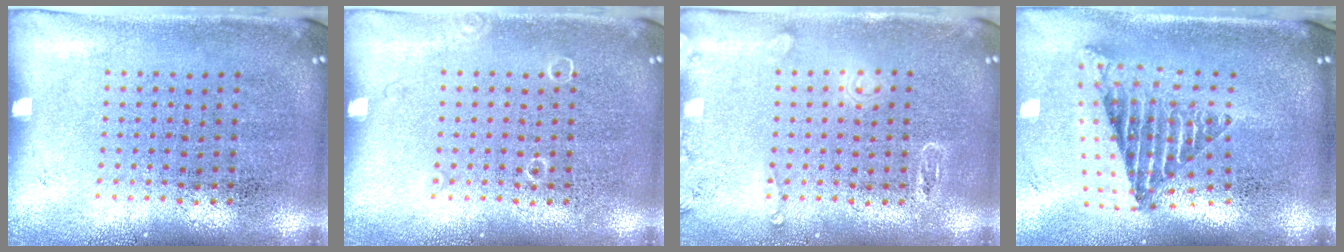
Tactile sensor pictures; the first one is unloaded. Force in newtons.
{"total": 0.5, "press": 0.5, "slide": 0.1}
{"total": 1.8, "press": 1.8, "slide": 0.2}
{"total": 2.5, "press": 1.7, "slide": 1.9}